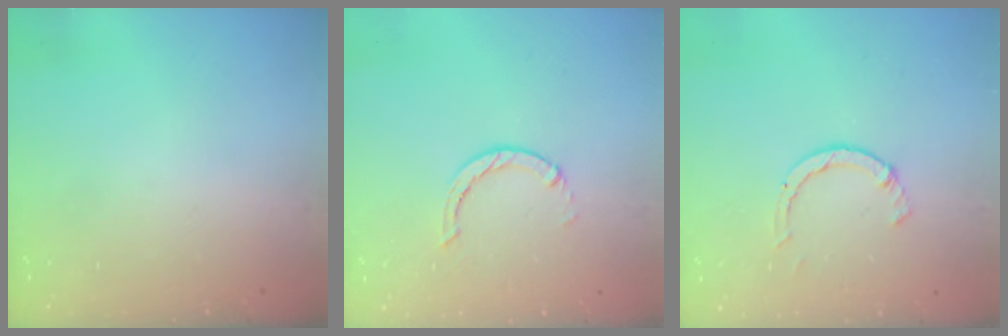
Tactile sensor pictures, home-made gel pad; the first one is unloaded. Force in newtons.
{"total": 1.0, "press": 0.9, "slide": 0.3}
{"total": 2.3, "press": 2.3, "slide": 0.3}